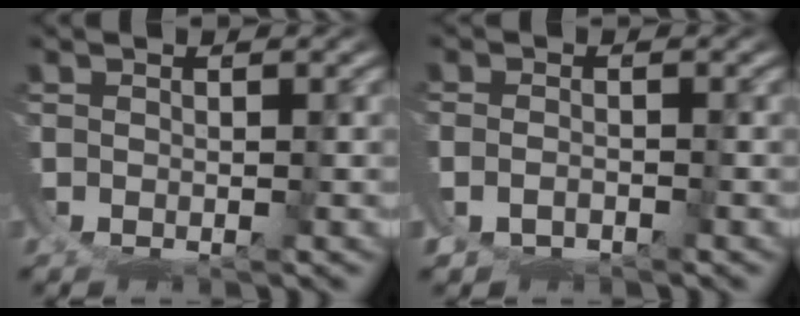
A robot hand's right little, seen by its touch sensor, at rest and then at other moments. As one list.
[{"total": 3.3, "force": [-1.6, 2.8, 0.4], "torque": [-0.034, -0.020, -0.022]}]